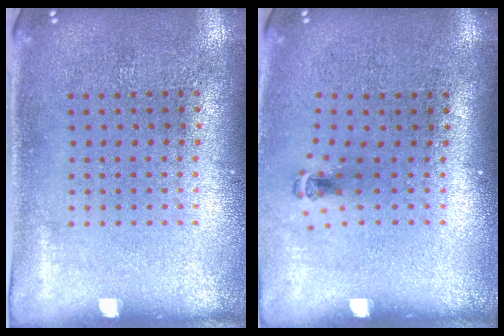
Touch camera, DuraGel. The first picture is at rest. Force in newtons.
{"total": 0.5, "press": 0.3, "slide": 0.4}